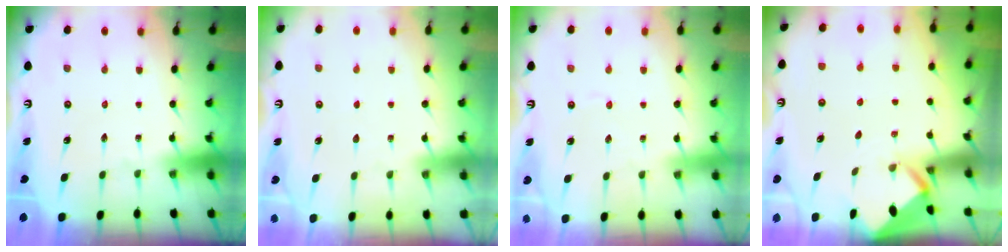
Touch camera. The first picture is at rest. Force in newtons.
{"total": 2.9, "press": 2.8, "slide": 0.4}
{"total": 1.6, "press": 1.6, "slide": 0.3}
{"total": 2.2, "press": 2.2, "slide": 0.2}